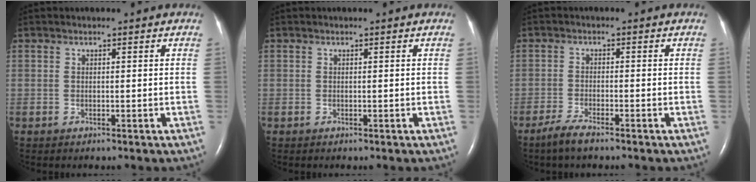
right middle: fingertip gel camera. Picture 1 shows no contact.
{"total": 0.0}
{"total": 3.4, "force": [-2.7, 0.3, 2.0], "torque": [-0.054, -0.008, -0.054]}